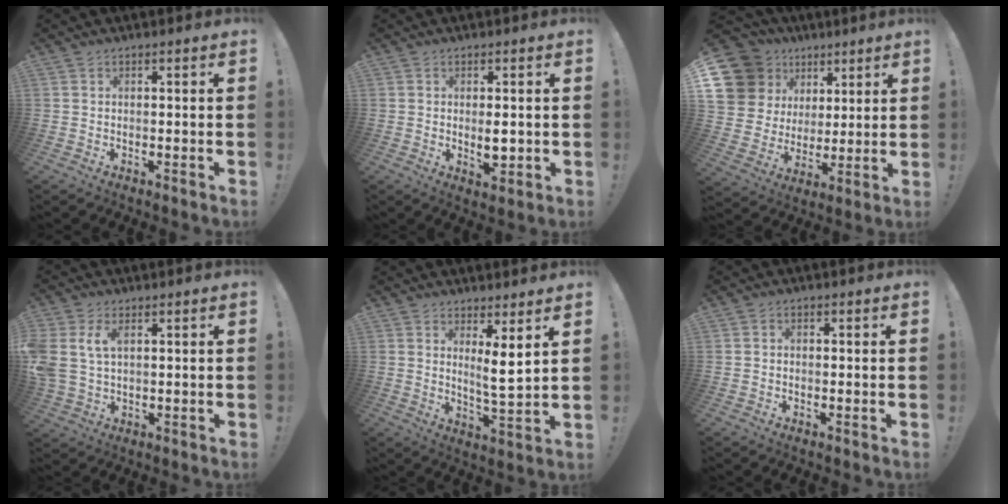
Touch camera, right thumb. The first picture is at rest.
{"total": 4.4, "force": [-0.2, 2.0, 3.9], "torque": [-0.055, -0.005, -0.006]}
{"total": 16.9, "force": [7.6, 13.6, 6.4], "torque": [-0.127, -0.036, 0.172]}
{"total": 6.9, "force": [2.5, 4.3, 4.8], "torque": [-0.109, -0.005, 0.043]}
{"total": 6.8, "force": [3.2, 0.3, 6.0], "torque": [-0.088, -0.029, 0.049]}
{"total": 0.9, "force": [-0.6, 0.6, 0.4], "torque": [-0.007, 0.005, -0.011]}